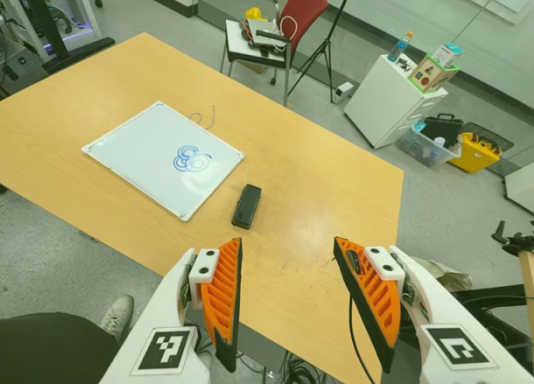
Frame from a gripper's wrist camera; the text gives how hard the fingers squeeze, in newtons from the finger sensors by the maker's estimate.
{"total": 0.0}